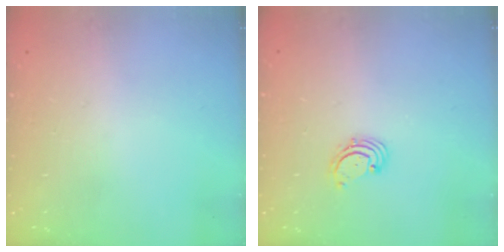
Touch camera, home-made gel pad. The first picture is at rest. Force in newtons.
{"total": 1.6, "press": 1.6, "slide": 0.2}